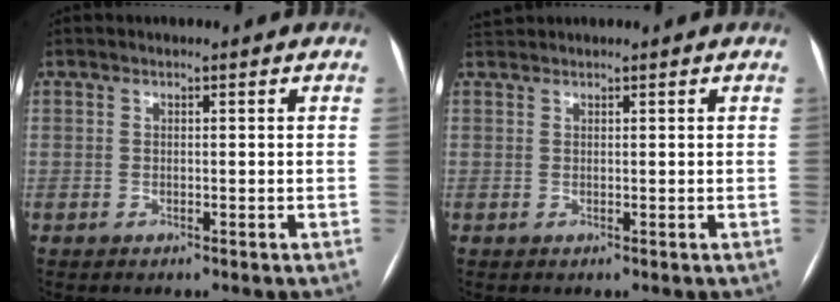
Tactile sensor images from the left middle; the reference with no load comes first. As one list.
[{"total": 1.2, "force": [1.2, -0.1, 0.0], "torque": [-0.009, 0.019, 0.031]}]